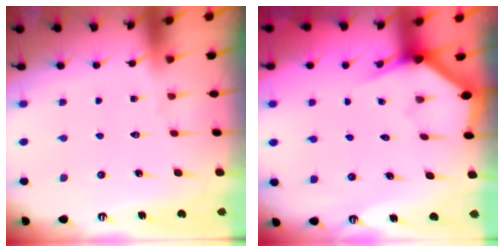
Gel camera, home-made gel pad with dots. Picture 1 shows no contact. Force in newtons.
{"total": 2.9, "press": 2.9, "slide": 0.1}